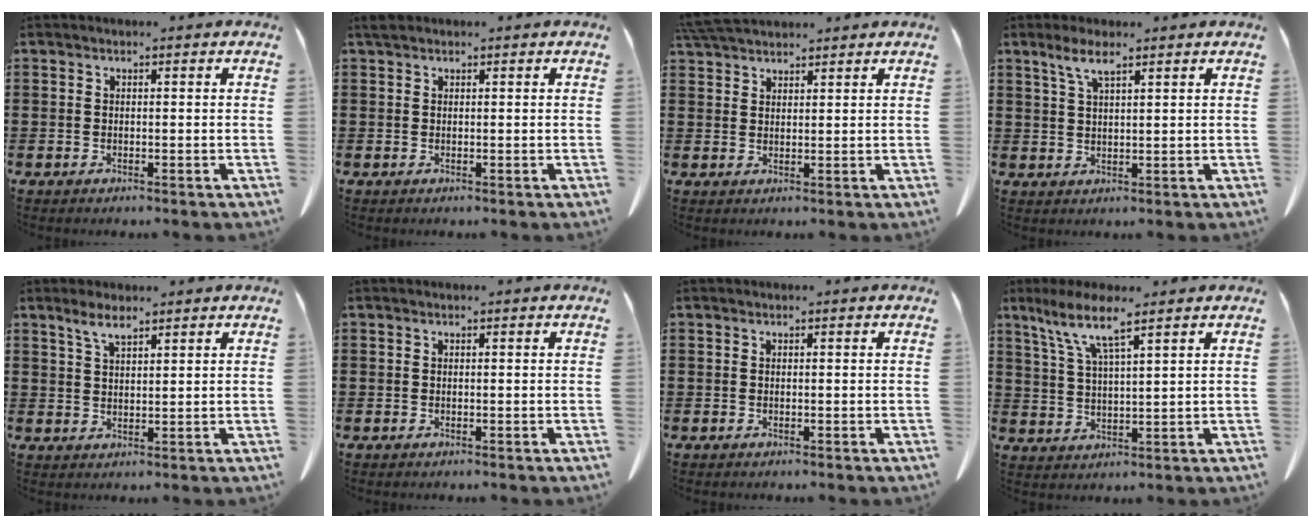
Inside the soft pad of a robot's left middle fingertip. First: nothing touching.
{"total": 0.7, "force": [0.5, 0.3, 0.4], "torque": [-0.010, 0.002, 0.010]}
{"total": 4.5, "force": [4.2, 0.7, 1.4], "torque": [-0.040, -0.006, 0.081]}
{"total": 4.0, "force": [2.6, 0.7, 2.9], "torque": [-0.064, 0.003, 0.045]}
{"total": 3.6, "force": [2.5, 0.8, 2.4], "torque": [-0.052, 0.003, 0.045]}
{"total": 0.0}
{"total": 0.0}
{"total": 7.0, "force": [4.8, 0.8, 5.0], "torque": [-0.111, -0.010, 0.084]}